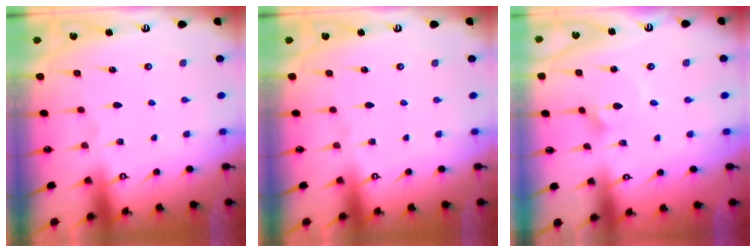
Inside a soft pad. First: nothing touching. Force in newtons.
{"total": 0.0}
{"total": 1.5, "press": 1.5, "slide": 0.0}